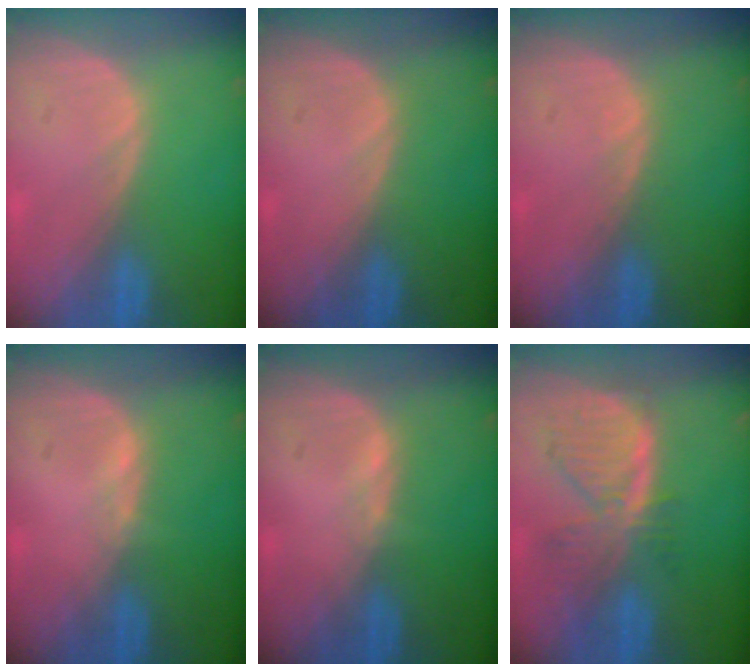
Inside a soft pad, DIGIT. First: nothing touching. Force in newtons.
{"total": 0.0}
{"total": 0.5, "press": 0.5, "slide": 0.1}
{"total": 0.6, "press": 0.5, "slide": 0.3}
{"total": 0.6, "press": 0.5, "slide": 0.3}
{"total": 8.1, "press": 7.0, "slide": 4.0}